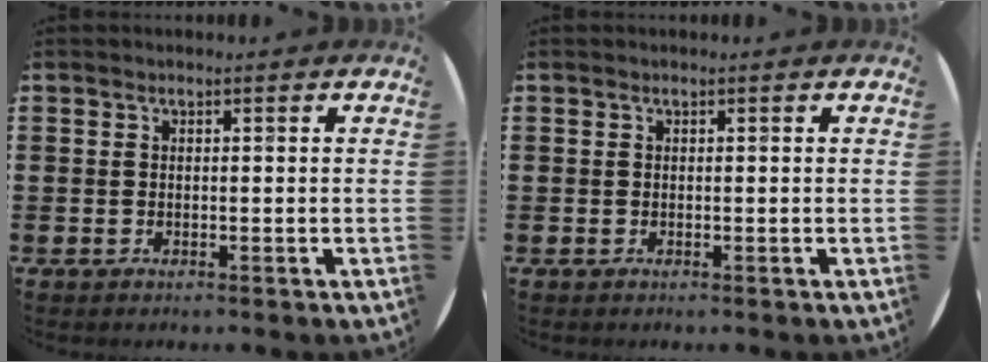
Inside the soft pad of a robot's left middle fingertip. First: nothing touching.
{"total": 0.0}